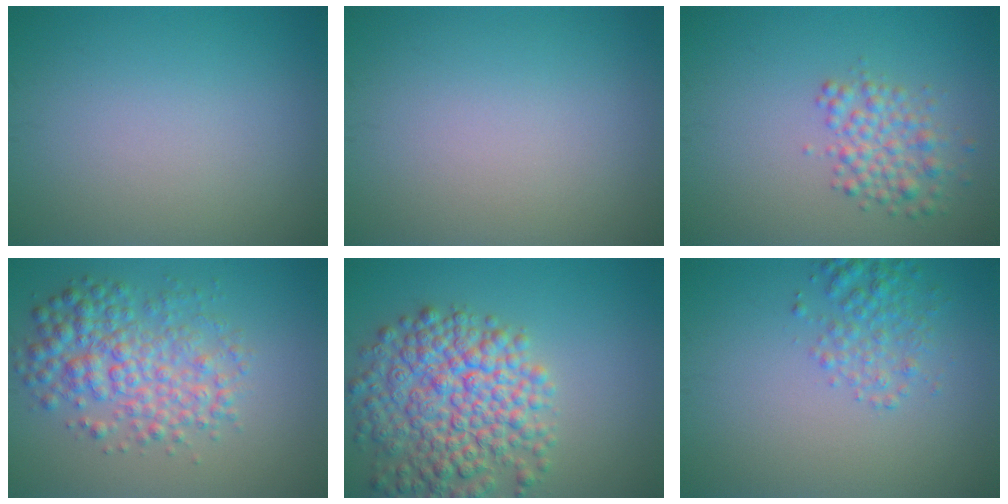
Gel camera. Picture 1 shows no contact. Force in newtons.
{"total": 0.0}
{"total": 3.1, "press": 3.1, "slide": 0.1}
{"total": 5.5, "press": 5.5, "slide": 0.1}
{"total": 8.6, "press": 8.6, "slide": 0.4}
{"total": 2.6, "press": 2.6, "slide": 0.1}